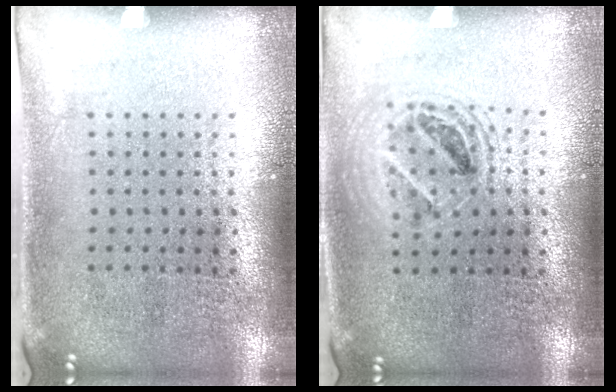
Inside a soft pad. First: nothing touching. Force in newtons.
{"total": 1.4, "press": 1.3, "slide": 0.6}